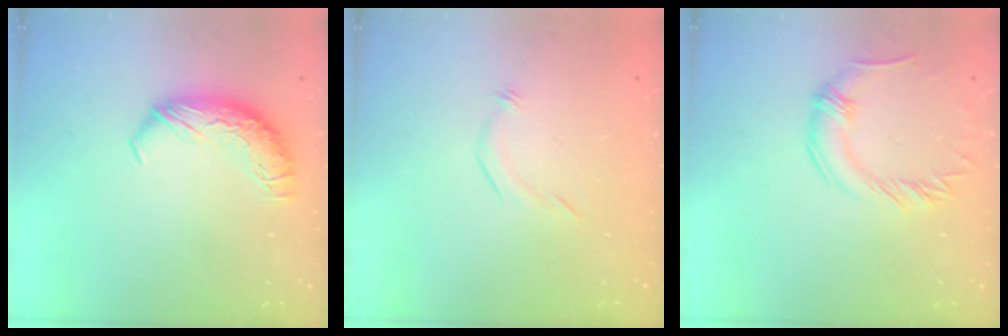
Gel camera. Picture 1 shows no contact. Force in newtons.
{"total": 5.8, "press": 5.7, "slide": 1.1}
{"total": 0.0}